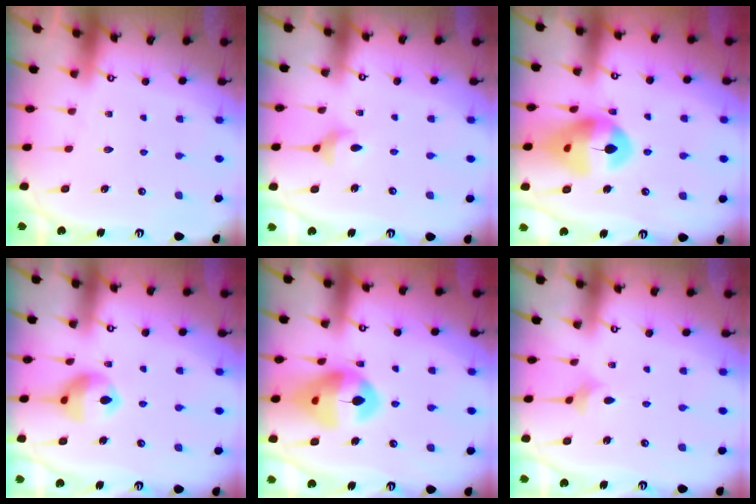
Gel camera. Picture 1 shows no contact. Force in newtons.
{"total": 3.9, "press": 3.9, "slide": 0.3}
{"total": 14.1, "press": 14.0, "slide": 1.6}
{"total": 11.9, "press": 11.8, "slide": 1.6}
{"total": 14.4, "press": 14.3, "slide": 1.8}
{"total": 2.9, "press": 2.9, "slide": 0.5}